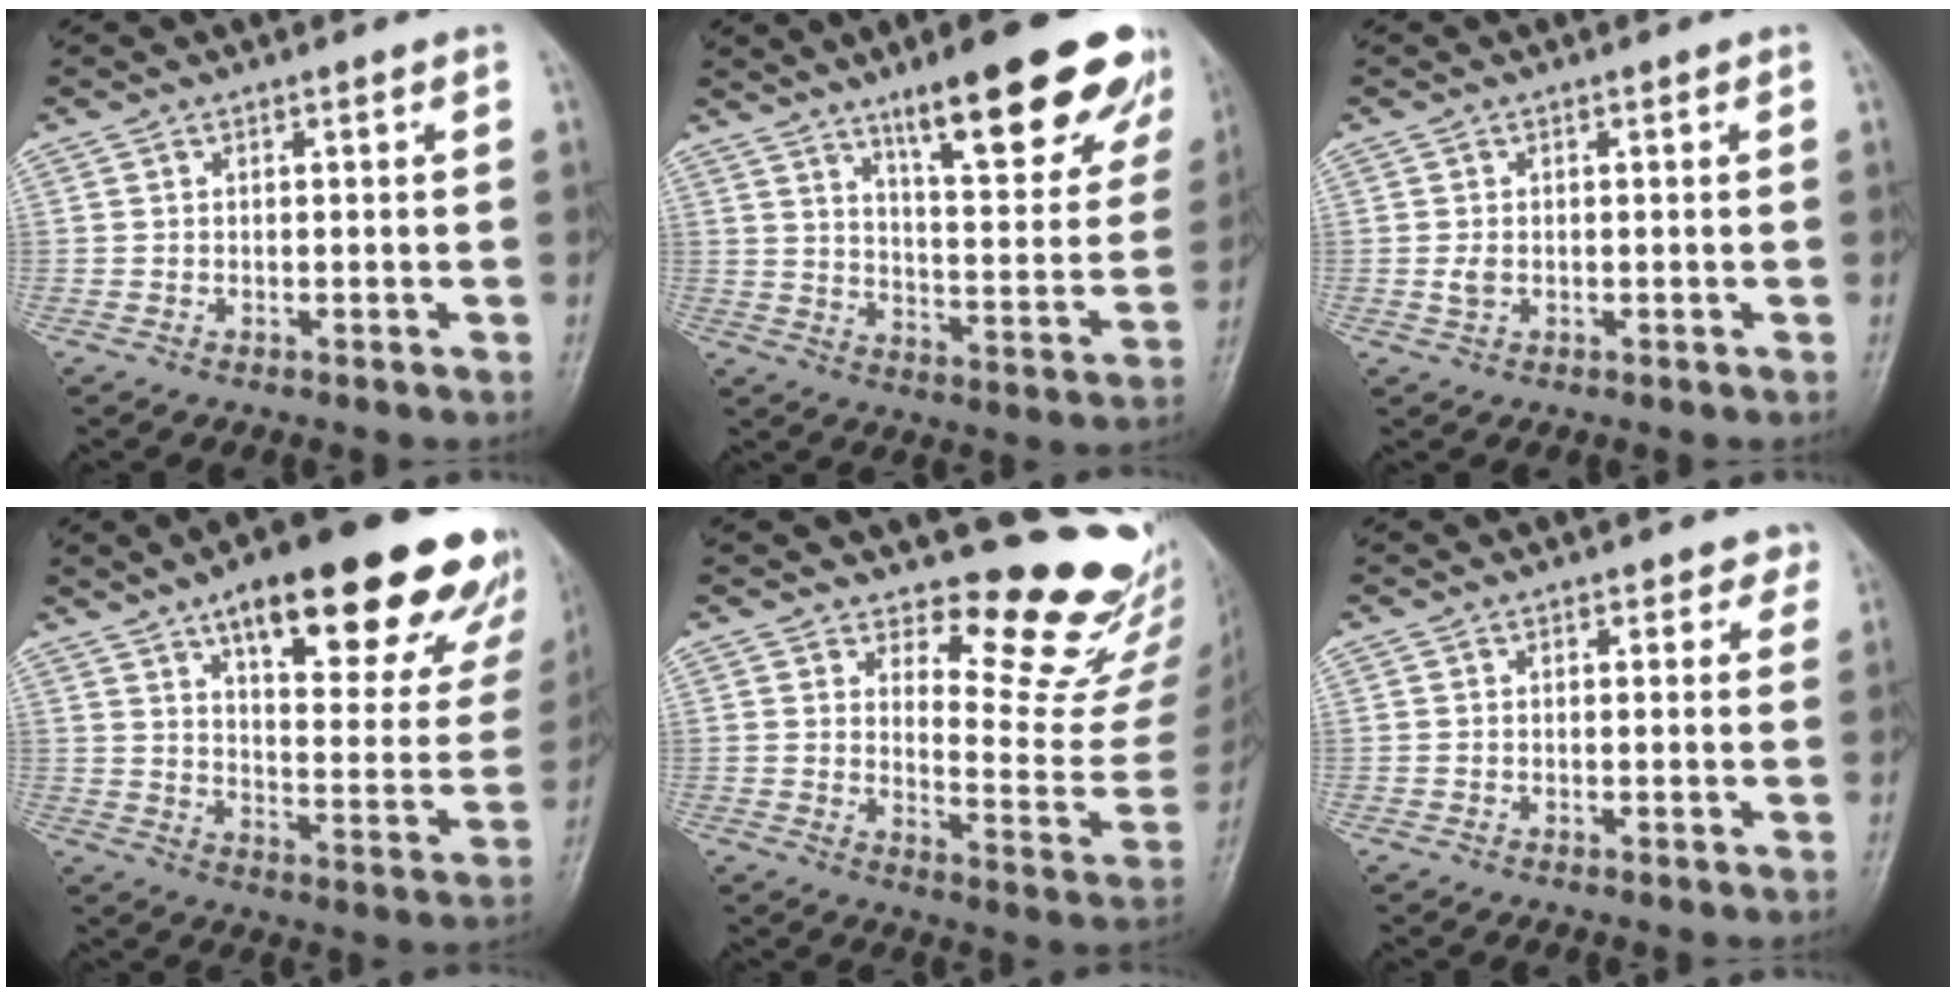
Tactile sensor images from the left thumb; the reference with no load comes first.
{"total": 22.8, "force": [14.3, 5.7, 16.8], "torque": [-0.192, -0.056, 0.209]}
{"total": 1.9, "force": [0.0, 1.3, 1.4], "torque": [-0.024, -0.003, 0.000]}
{"total": 29.1, "force": [18.2, 9.8, 20.6], "torque": [-0.236, -0.053, 0.248]}
{"total": 16.4, "force": [15.0, 4.0, 5.3], "torque": [-0.018, -0.177, 0.185]}
{"total": 2.0, "force": [1.4, 1.4, 0.6], "torque": [0.021, -0.005, 0.006]}